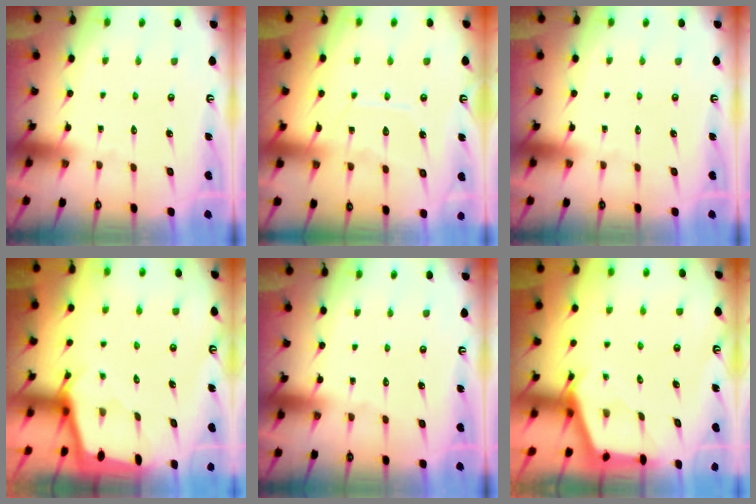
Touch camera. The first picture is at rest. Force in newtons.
{"total": 8.1, "press": 8.1, "slide": 0.8}
{"total": 0.0}
{"total": 1.5, "press": 1.5, "slide": 0.2}
{"total": 0.0}
{"total": 2.7, "press": 2.6, "slide": 0.3}